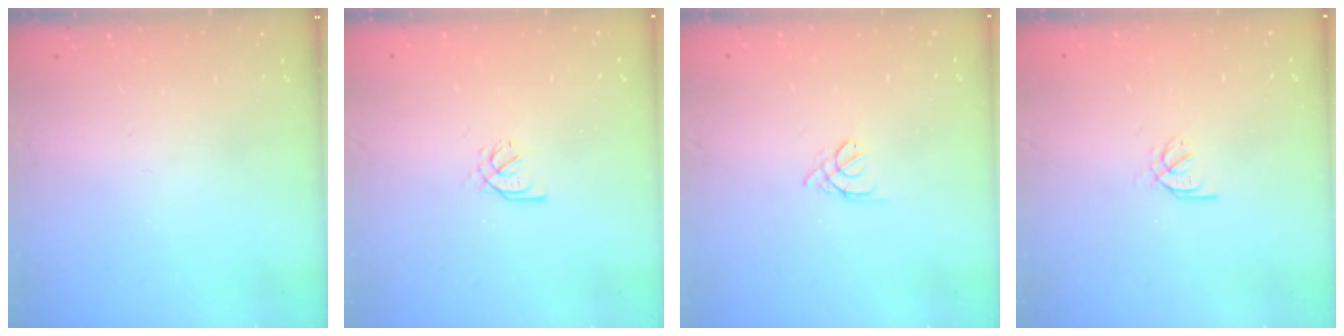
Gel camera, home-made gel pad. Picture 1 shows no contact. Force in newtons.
{"total": 1.7, "press": 1.6, "slide": 0.5}
{"total": 3.0, "press": 2.9, "slide": 0.7}
{"total": 2.6, "press": 2.5, "slide": 0.6}